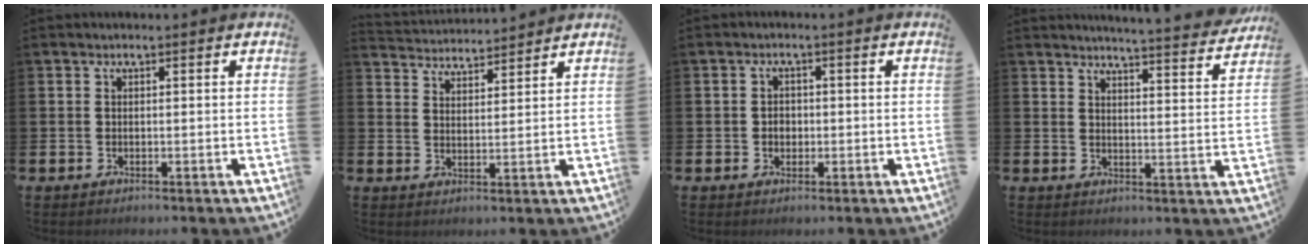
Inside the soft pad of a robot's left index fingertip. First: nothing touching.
{"total": 3.9, "force": [3.9, 0.2, -0.5], "torque": [-0.006, -0.027, 0.070]}
{"total": 1.6, "force": [-0.1, 1.5, 0.8], "torque": [0.000, 0.001, -0.007]}
{"total": 4.8, "force": [4.7, -0.5, 0.6], "torque": [-0.011, -0.042, 0.077]}